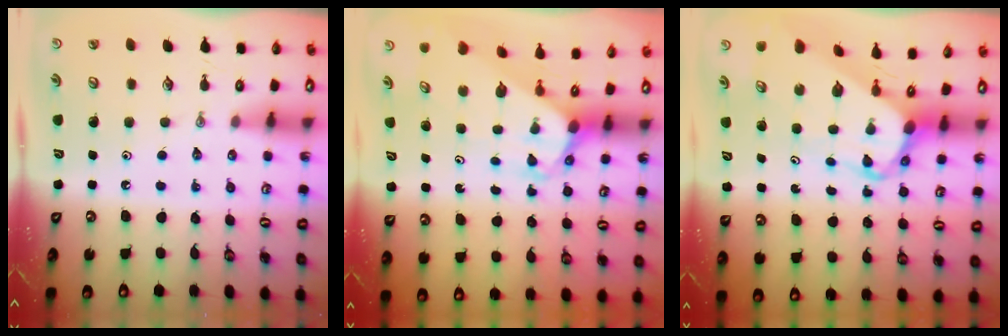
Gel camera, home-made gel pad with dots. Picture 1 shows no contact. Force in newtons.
{"total": 3.3, "press": 3.3, "slide": 0.3}
{"total": 6.2, "press": 6.2, "slide": 0.6}